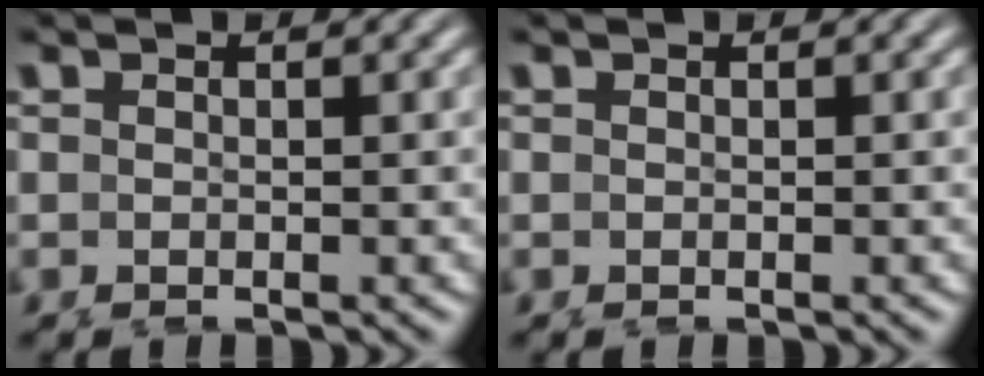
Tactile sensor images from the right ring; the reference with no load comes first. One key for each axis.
{"total": 0.0}